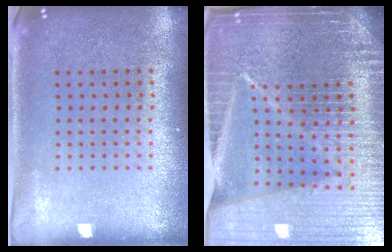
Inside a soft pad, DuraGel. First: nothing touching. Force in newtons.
{"total": 7.2, "press": 6.1, "slide": 3.7}